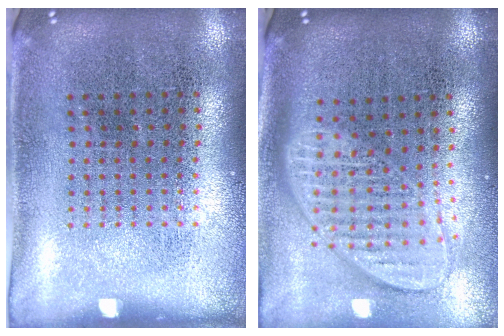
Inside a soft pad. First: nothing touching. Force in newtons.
{"total": 1.9, "press": 1.5, "slide": 1.1}